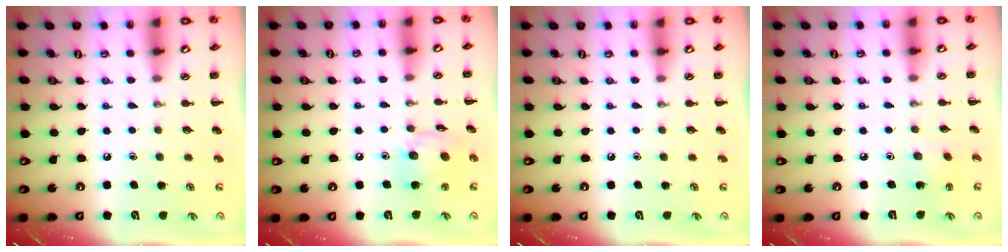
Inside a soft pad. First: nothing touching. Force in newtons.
{"total": 10.4, "press": 10.3, "slide": 1.5}
{"total": 0.0}
{"total": 1.4, "press": 1.2, "slide": 0.6}